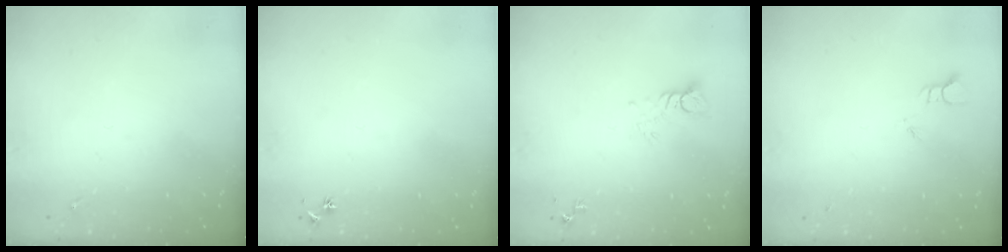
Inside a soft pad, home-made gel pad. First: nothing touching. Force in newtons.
{"total": 2.9, "press": 2.8, "slide": 0.3}
{"total": 4.4, "press": 4.4, "slide": 0.4}
{"total": 1.9, "press": 1.9, "slide": 0.1}